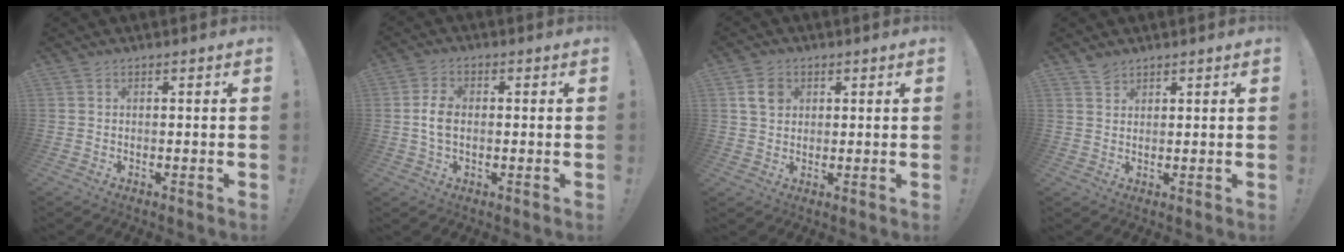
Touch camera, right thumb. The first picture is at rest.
{"total": 5.5, "force": [-0.5, 3.4, 4.2], "torque": [-0.081, 0.007, -0.008]}
{"total": 5.8, "force": [2.0, 4.6, 2.9], "torque": [-0.043, 0.004, 0.040]}
{"total": 2.6, "force": [2.3, 1.0, 0.7], "torque": [0.000, -0.016, 0.041]}